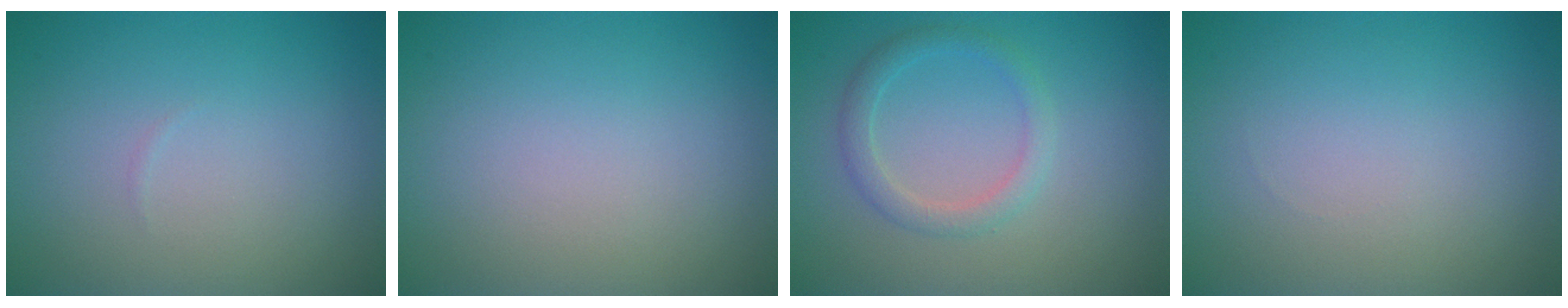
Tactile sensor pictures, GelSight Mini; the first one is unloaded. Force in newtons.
{"total": 0.0}
{"total": 2.2, "press": 2.2, "slide": 0.2}
{"total": 0.0}